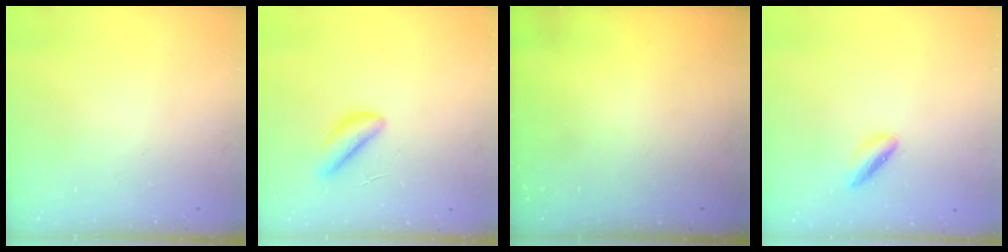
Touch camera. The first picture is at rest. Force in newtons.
{"total": 3.9, "press": 3.9, "slide": 0.4}
{"total": 0.0}
{"total": 2.1, "press": 2.1, "slide": 0.3}